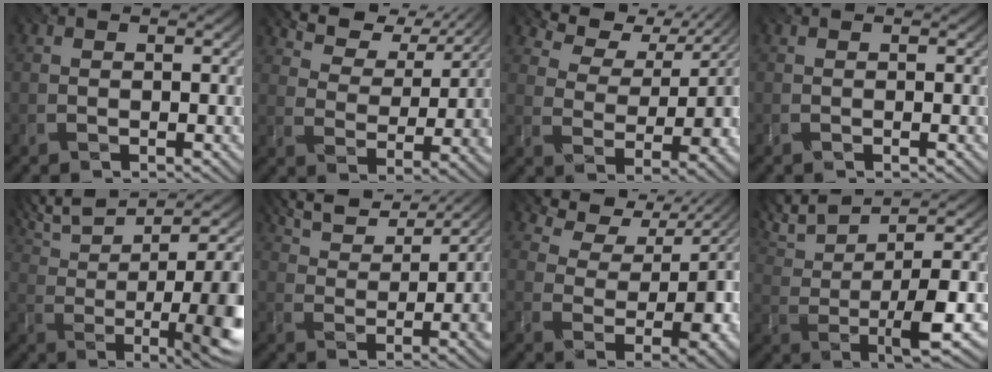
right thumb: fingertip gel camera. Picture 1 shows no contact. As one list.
[{"total": 8.7, "force": [6.3, 3.5, 5.0], "torque": [-0.100, -0.006, 0.098]}, {"total": 7.0, "force": [4.3, 3.7, 4.0], "torque": [-0.077, -0.001, 0.073]}, {"total": 0.0}, {"total": 12.0, "force": [3.0, 3.6, 11.1], "torque": [-0.194, 0.017, 0.058]}, {"total": 8.1, "force": [6.0, 2.1, 5.1], "torque": [-0.102, 0.013, 0.107]}, {"total": 6.9, "force": [3.7, 3.9, 4.4], "torque": [-0.076, -0.003, 0.065]}, {"total": 8.3, "force": [3.6, 2.1, 7.2], "torque": [-0.143, 0.008, 0.071]}]